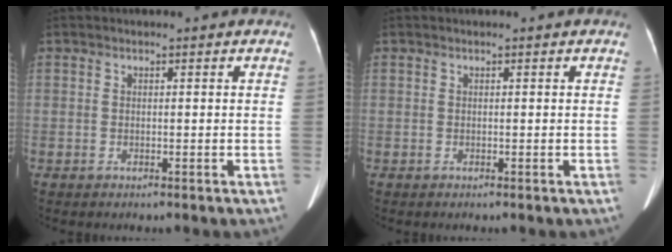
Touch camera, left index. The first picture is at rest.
{"total": 0.0}